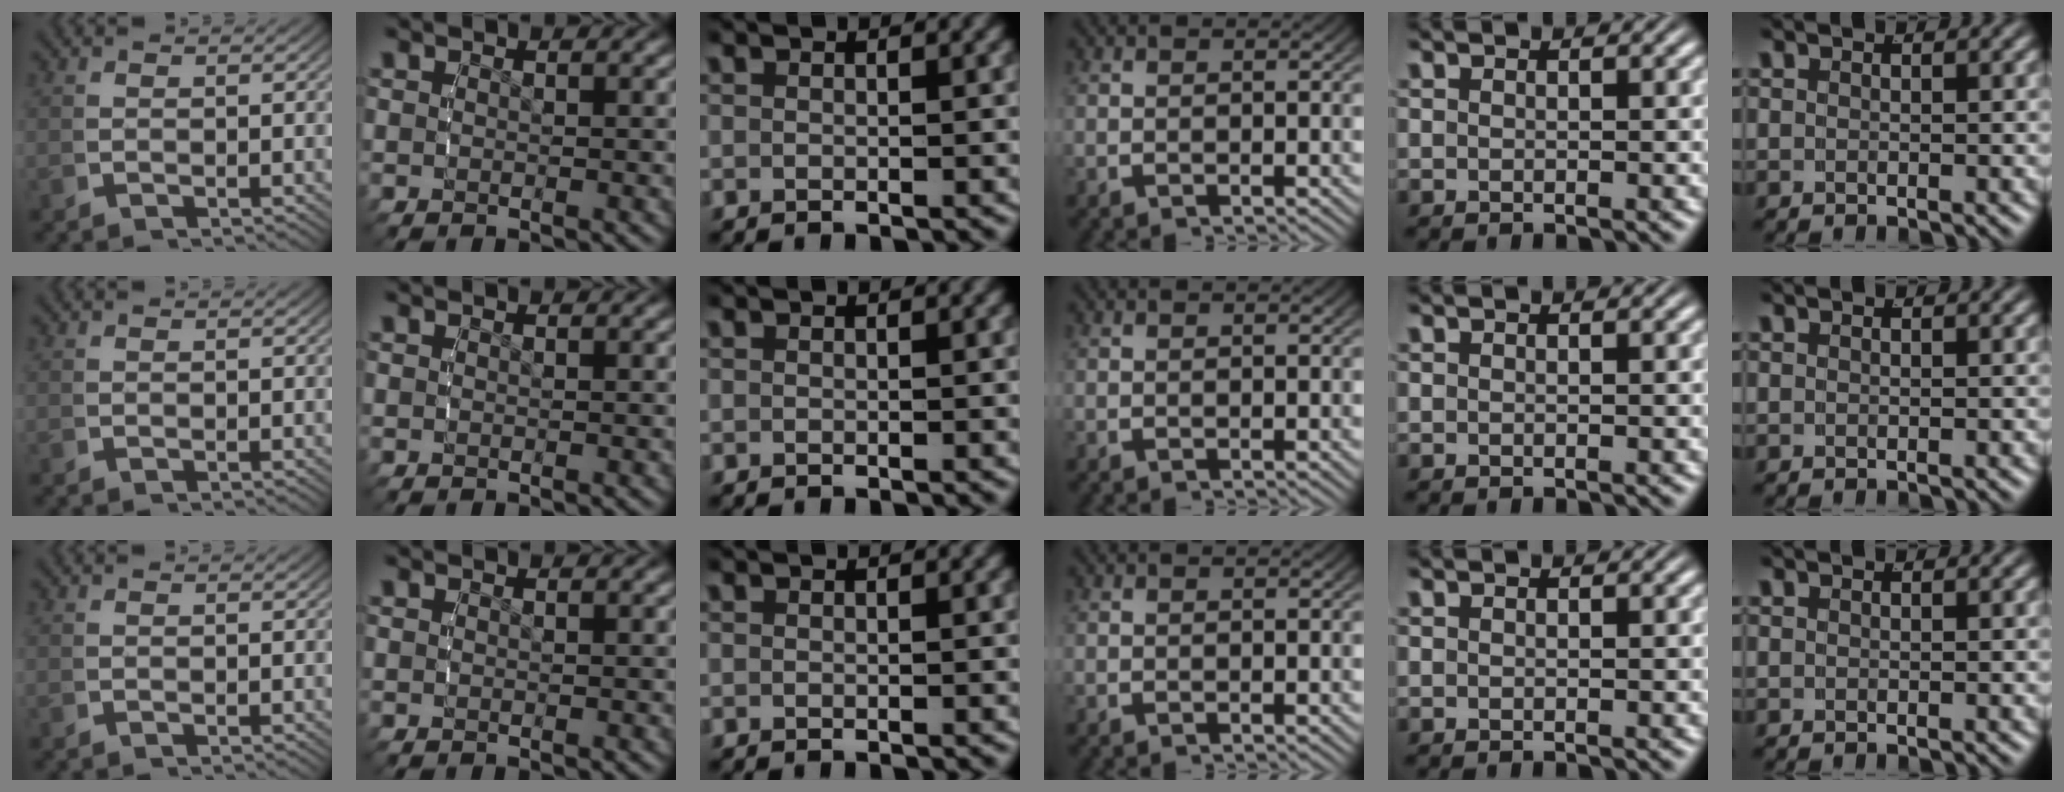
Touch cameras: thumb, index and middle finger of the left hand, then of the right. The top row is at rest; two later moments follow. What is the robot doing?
{"motion": "reach", "object": "plastic wrap"}